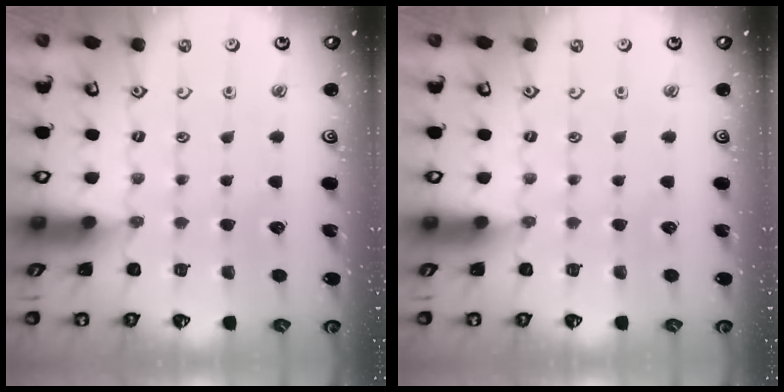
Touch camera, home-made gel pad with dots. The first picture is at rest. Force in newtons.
{"total": 0.0}